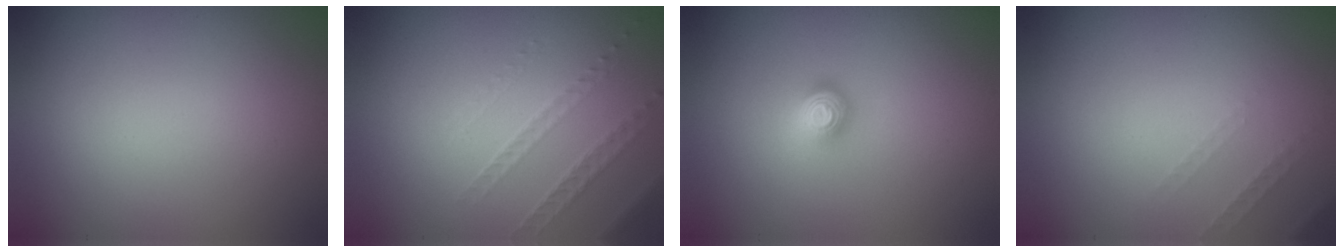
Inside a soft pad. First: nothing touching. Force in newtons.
{"total": 1.3, "press": 0.9, "slide": 0.9}
{"total": 1.9, "press": 1.4, "slide": 1.2}
{"total": 0.9, "press": 0.9, "slide": 0.3}